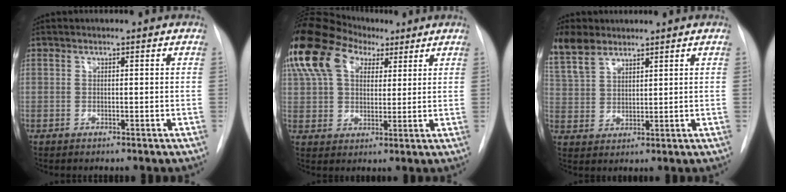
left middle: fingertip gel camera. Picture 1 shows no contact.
{"total": 22.4, "force": [11.4, 14.3, 12.9], "torque": [-0.327, 0.094, 0.210]}
{"total": 7.8, "force": [6.1, 3.6, 3.2], "torque": [-0.077, 0.015, 0.131]}